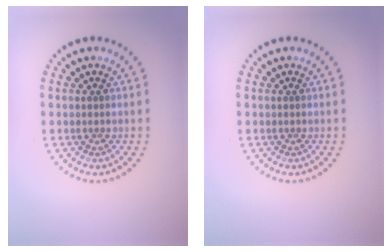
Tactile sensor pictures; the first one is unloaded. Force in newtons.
{"total": 0.0}